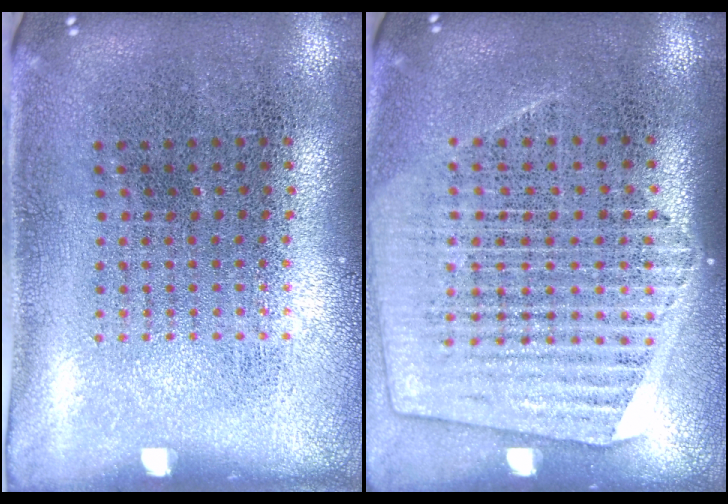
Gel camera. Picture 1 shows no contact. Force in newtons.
{"total": 1.6, "press": 1.4, "slide": 0.6}